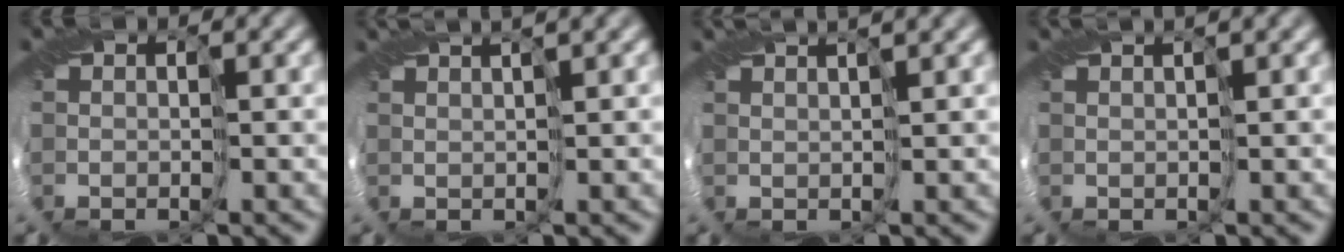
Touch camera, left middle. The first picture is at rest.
{"total": 2.7, "force": [1.9, 0.1, 1.9], "torque": [-0.038, 0.007, 0.029]}
{"total": 2.9, "force": [2.2, 0.2, 1.8], "torque": [-0.034, 0.014, 0.024]}
{"total": 1.7, "force": [1.2, -0.1, 1.2], "torque": [-0.026, 0.001, 0.020]}